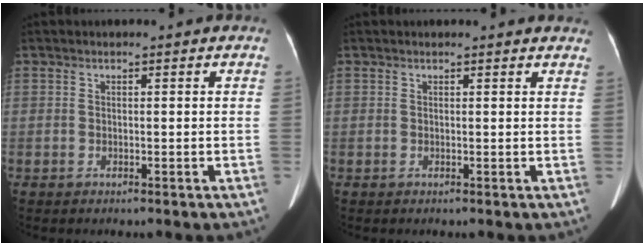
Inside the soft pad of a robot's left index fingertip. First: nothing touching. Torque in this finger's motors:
{"motor_torque": [0.38, -0.32, -0.02, 0.00]}